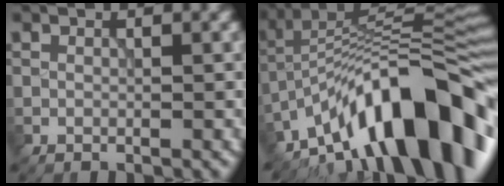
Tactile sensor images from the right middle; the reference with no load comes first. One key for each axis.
{"total": 14.1, "fx": -7.8, "fy": 4.7, "fz": 10.8, "tx": -0.159, "ty": 0.040, "tz": -0.138}